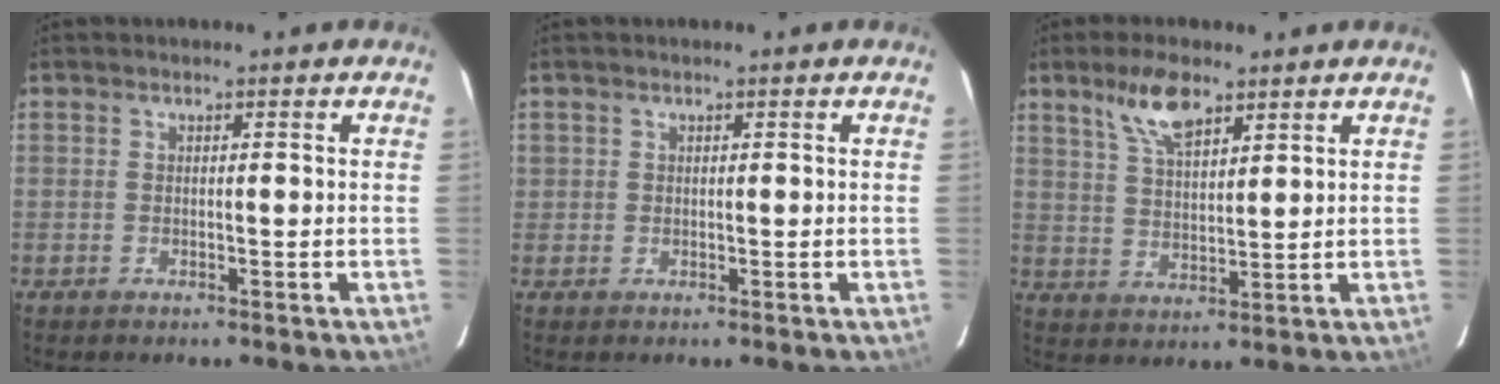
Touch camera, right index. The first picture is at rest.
{"total": 0.6, "force": [0.1, 0.6, 0.0], "torque": [0.004, 0.003, 0.001]}
{"total": 7.8, "force": [5.1, 2.8, 5.2], "torque": [-0.096, 0.009, 0.102]}